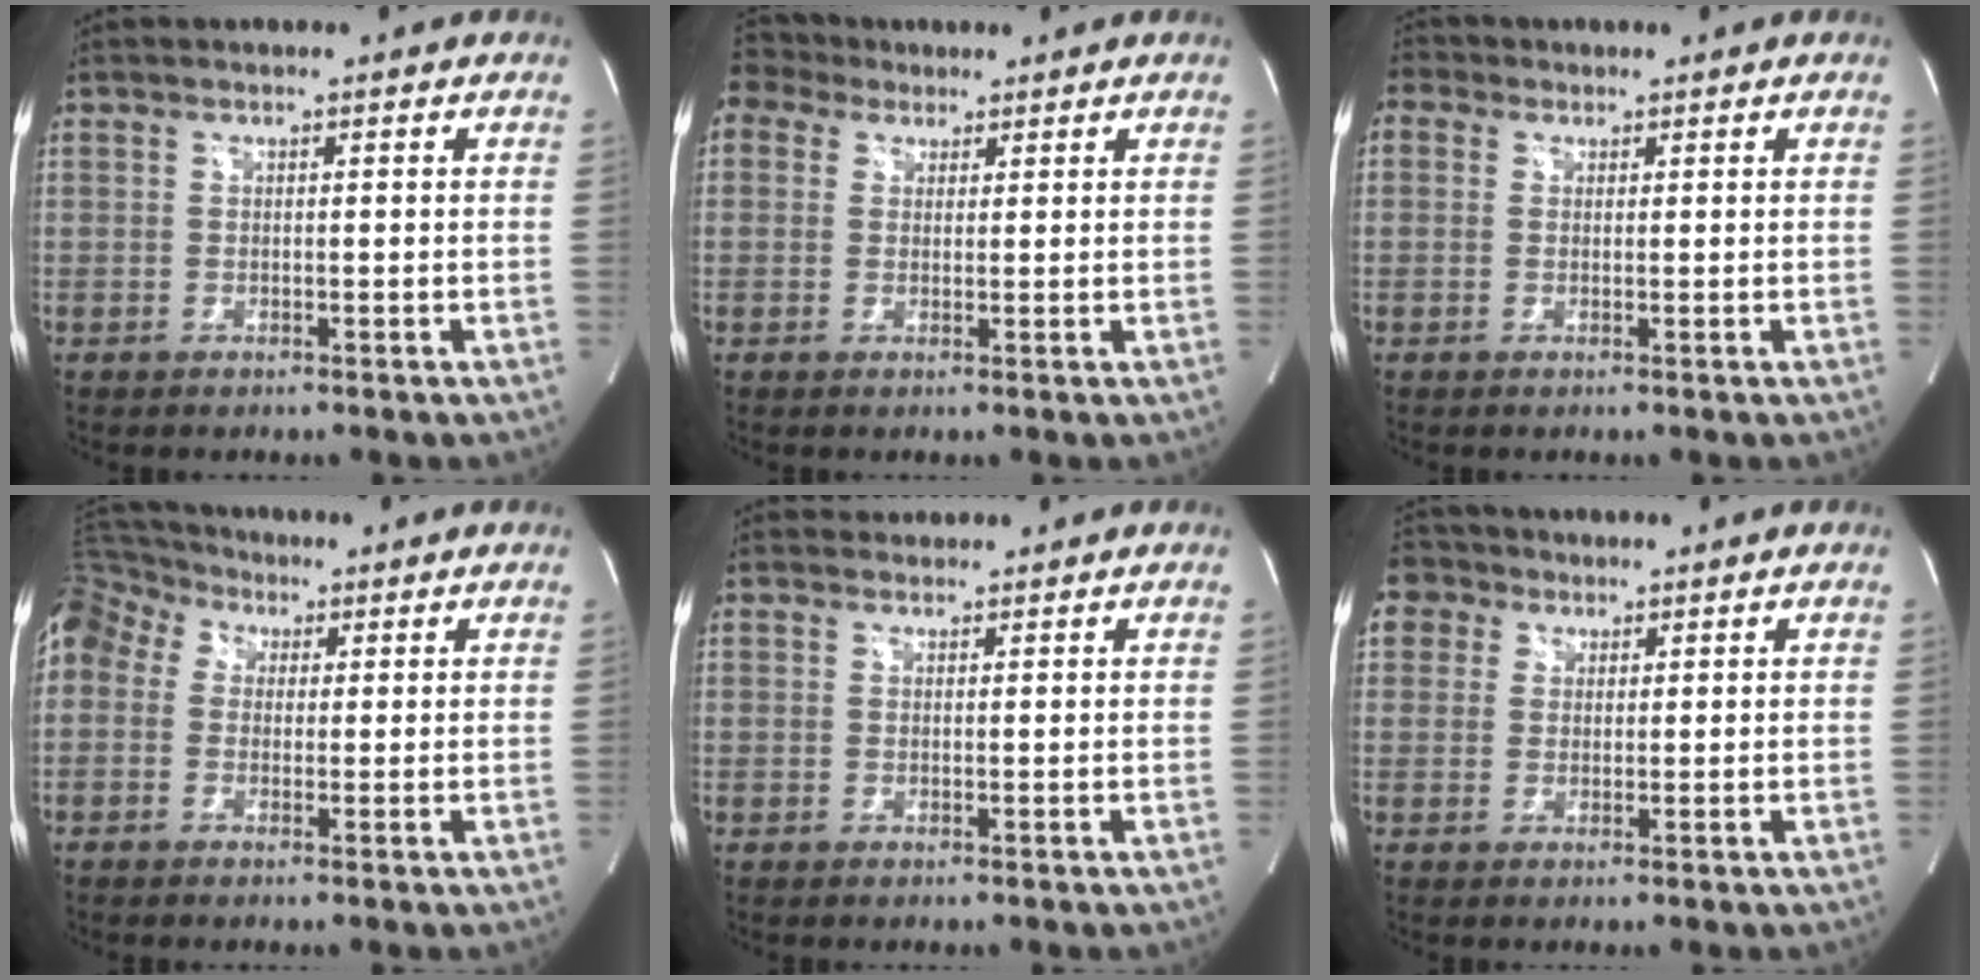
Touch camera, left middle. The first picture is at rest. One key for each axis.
{"total": 4.0, "fx": 3.3, "fy": 2.4, "fz": 0.1, "tx": -0.010, "ty": 0.030, "tz": 0.061}
{"total": 2.9, "fx": 1.3, "fy": 2.4, "fz": 1.0, "tx": -0.024, "ty": 0.021, "tz": 0.022}
{"total": 17.8, "fx": 6.9, "fy": 13.9, "fz": 8.7, "tx": -0.267, "ty": 0.105, "tz": 0.130}
{"total": 1.4, "fx": 1.3, "fy": 0.3, "fz": -0.4, "tx": -0.003, "ty": 0.012, "tz": 0.023}
{"total": 7.4, "fx": 4.4, "fy": 6.0, "fz": 0.2, "tx": -0.005, "ty": 0.027, "tz": 0.087}